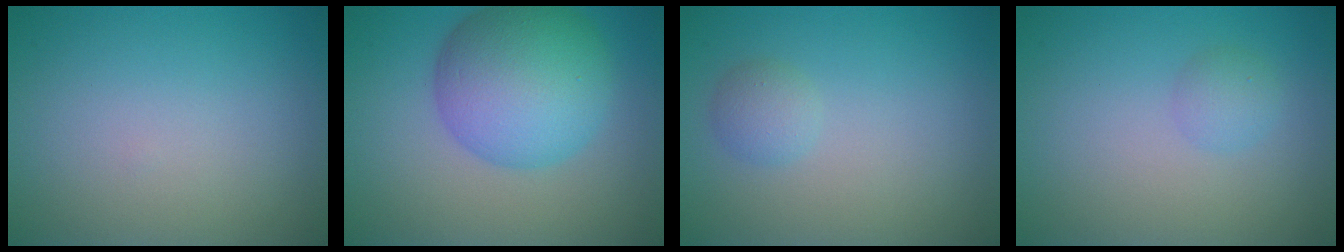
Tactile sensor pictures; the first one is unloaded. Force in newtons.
{"total": 9.2, "press": 9.2, "slide": 0.2}
{"total": 1.4, "press": 1.4, "slide": 0.0}
{"total": 1.5, "press": 1.5, "slide": 0.0}